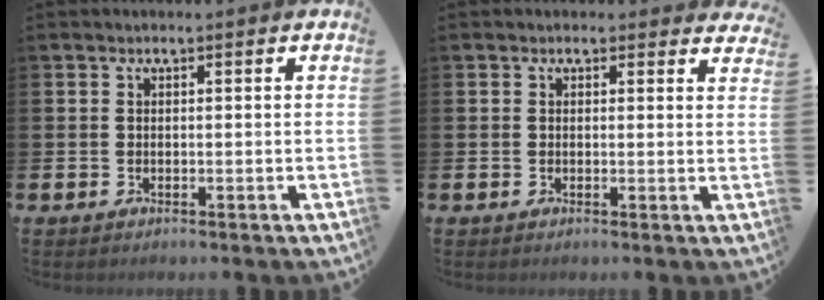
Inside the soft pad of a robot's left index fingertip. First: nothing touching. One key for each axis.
{"total": 1.1, "fx": 0.9, "fy": 0.5, "fz": 0.0, "tx": 0.000, "ty": 0.003, "tz": 0.017}